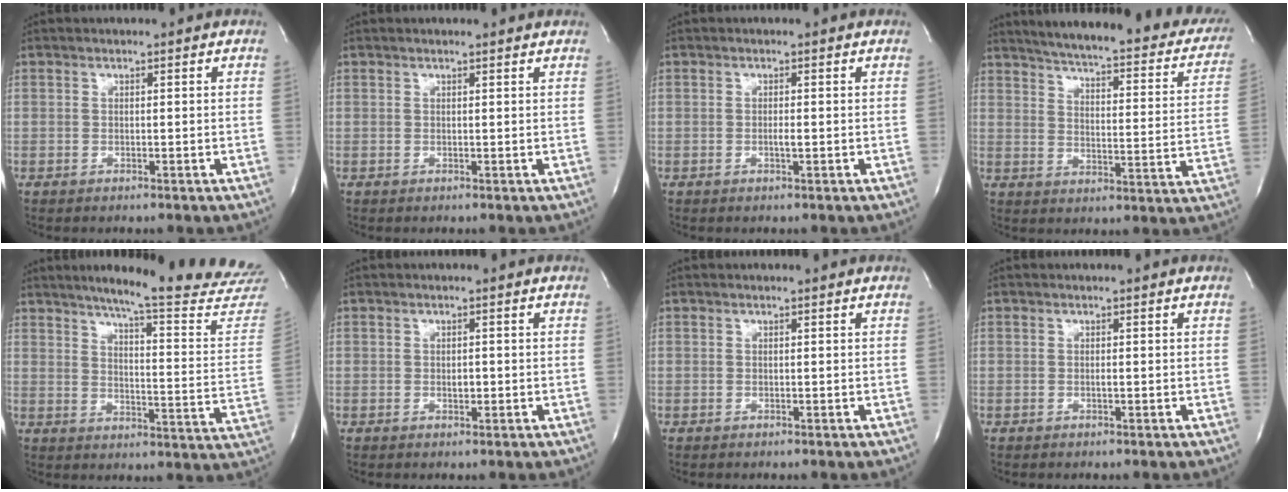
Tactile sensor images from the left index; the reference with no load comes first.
{"total": 1.7, "force": [1.6, 0.1, 0.6], "torque": [-0.014, 0.010, 0.018]}
{"total": 0.9, "force": [-0.2, 0.0, 0.9], "torque": [-0.017, -0.001, -0.004]}
{"total": 28.6, "force": [24.4, 6.1, 13.7], "torque": [-0.200, -0.046, 0.285]}
{"total": 23.5, "force": [21.2, -0.3, 9.9], "torque": [-0.135, -0.103, 0.255]}
{"total": 1.0, "force": [-0.1, 0.6, 0.9], "torque": [-0.015, 0.000, -0.001]}
{"total": 0.0}
{"total": 0.0}